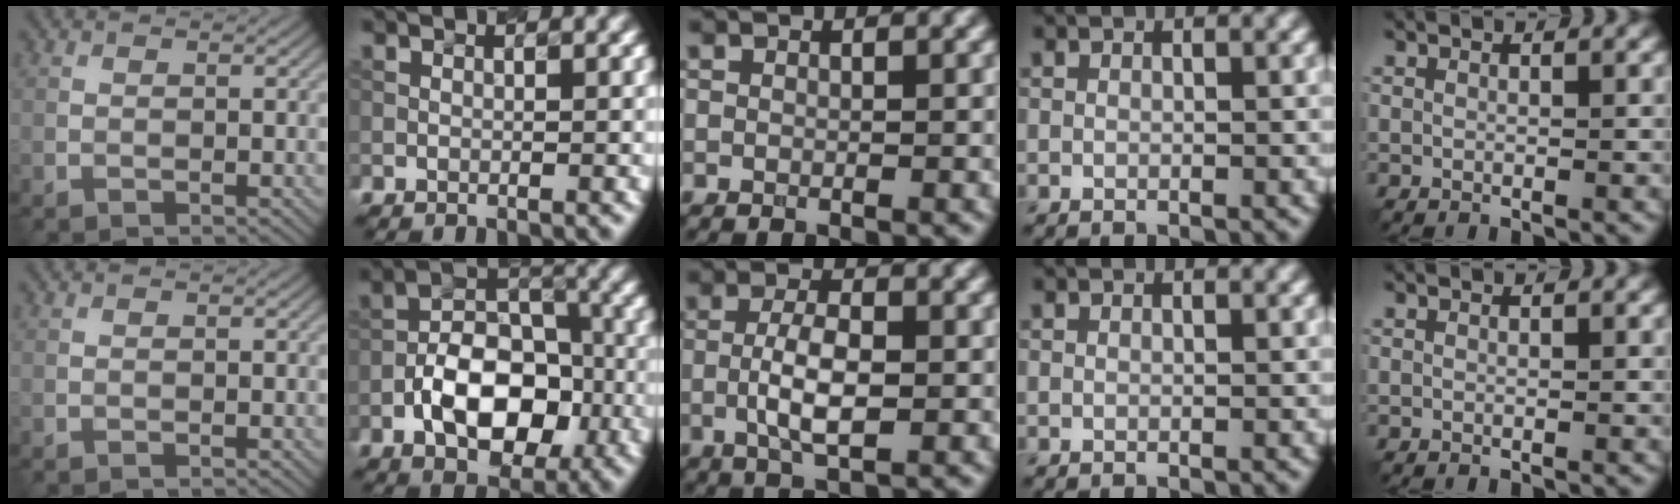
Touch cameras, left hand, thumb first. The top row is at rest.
{"index": {"total": 8.6, "force": [-2.9, 5.2, 6.2], "torque": [-0.099, 0.010, -0.054]}, "middle": {"total": 4.1, "force": [-0.5, 1.5, 3.8], "torque": [-0.078, -0.002, -0.013]}}